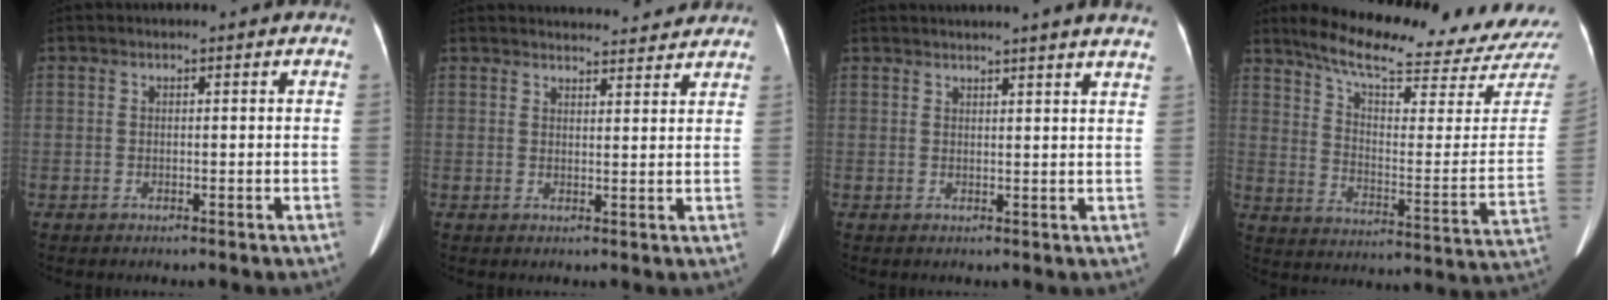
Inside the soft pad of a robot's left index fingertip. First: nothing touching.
{"total": 11.3, "force": [10.9, 1.8, 2.3], "torque": [-0.010, 0.005, 0.122]}
{"total": 11.6, "force": [10.5, -1.0, 4.9], "torque": [-0.066, -0.019, 0.113]}
{"total": 23.5, "force": [21.8, 0.8, 8.8], "torque": [-0.136, -0.101, 0.284]}